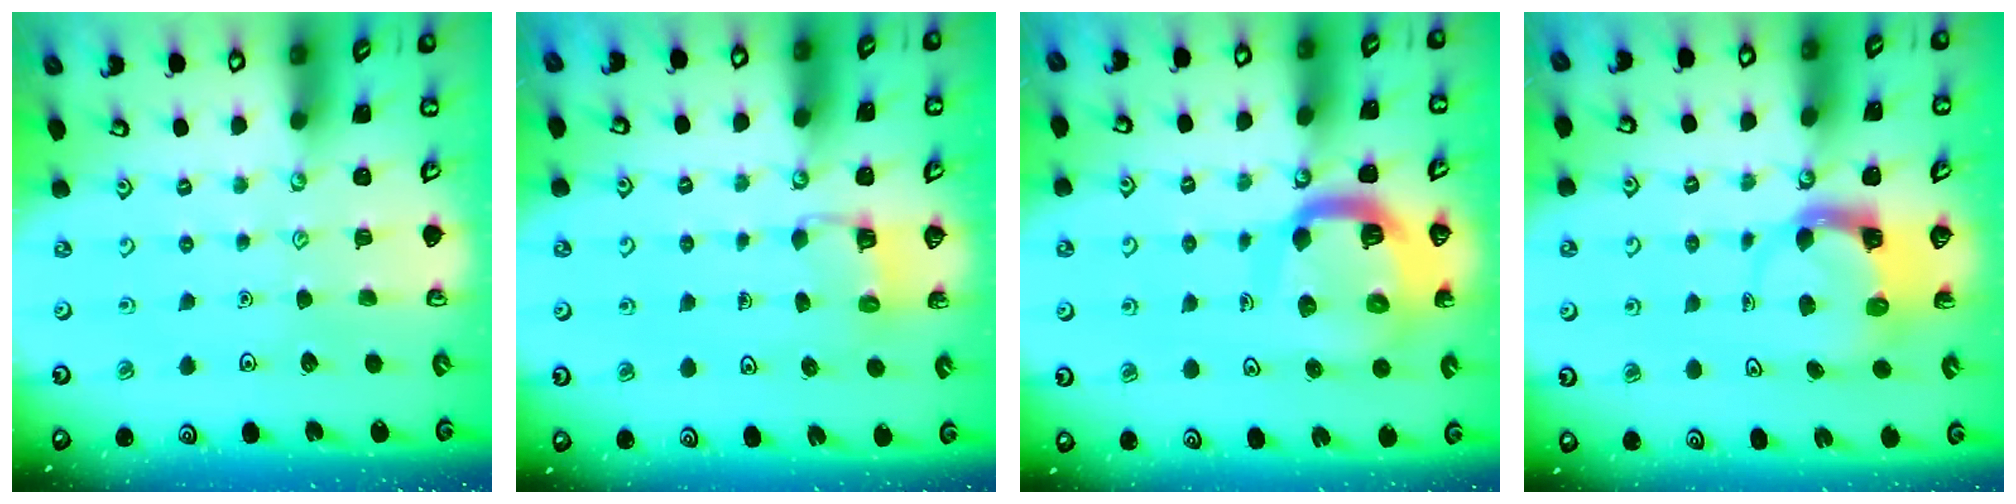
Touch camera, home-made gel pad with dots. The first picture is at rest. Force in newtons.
{"total": 3.3, "press": 3.3, "slide": 0.3}
{"total": 12.3, "press": 12.3, "slide": 1.1}
{"total": 3.7, "press": 3.7, "slide": 0.5}